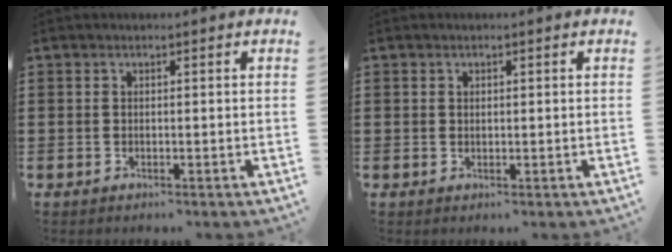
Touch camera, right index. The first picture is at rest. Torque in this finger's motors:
{"motor_torque": [-0.37, 0.59, -0.02, -0.01]}